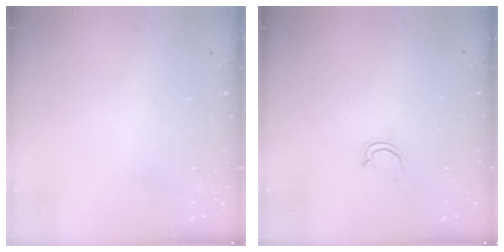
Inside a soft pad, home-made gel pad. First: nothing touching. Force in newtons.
{"total": 3.1, "press": 3.1, "slide": 0.2}